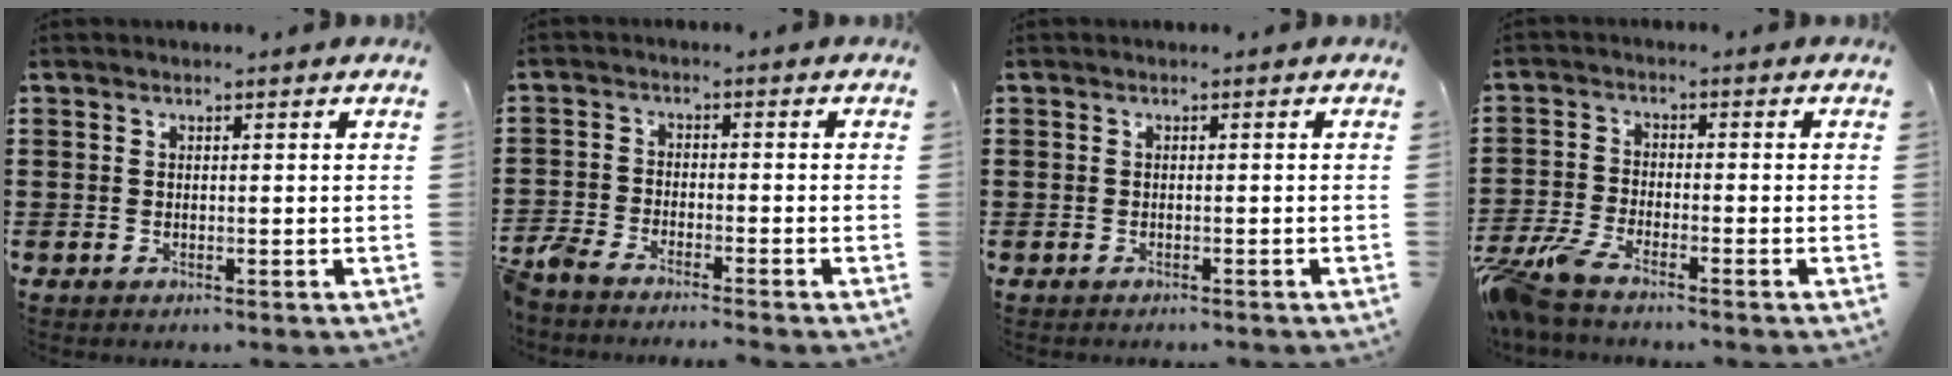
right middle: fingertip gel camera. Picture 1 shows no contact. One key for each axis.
{"total": 3.7, "fx": -3.6, "fy": 0.3, "fz": 0.8, "tx": -0.045, "ty": -0.007, "tz": -0.083}
{"total": 0.6, "fx": -0.5, "fy": 0.4, "fz": -0.1, "tx": 0.002, "ty": 0.004, "tz": -0.013}
{"total": 5.1, "fx": -4.4, "fy": 0.6, "fz": 2.6, "tx": -0.092, "ty": -0.020, "tz": -0.097}